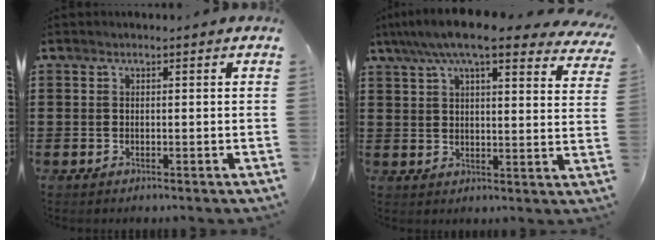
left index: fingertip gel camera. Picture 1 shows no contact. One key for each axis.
{"total": 9.7, "fx": 7.9, "fy": 1.4, "fz": 5.5, "tx": -0.124, "ty": -0.020, "tz": 0.139}